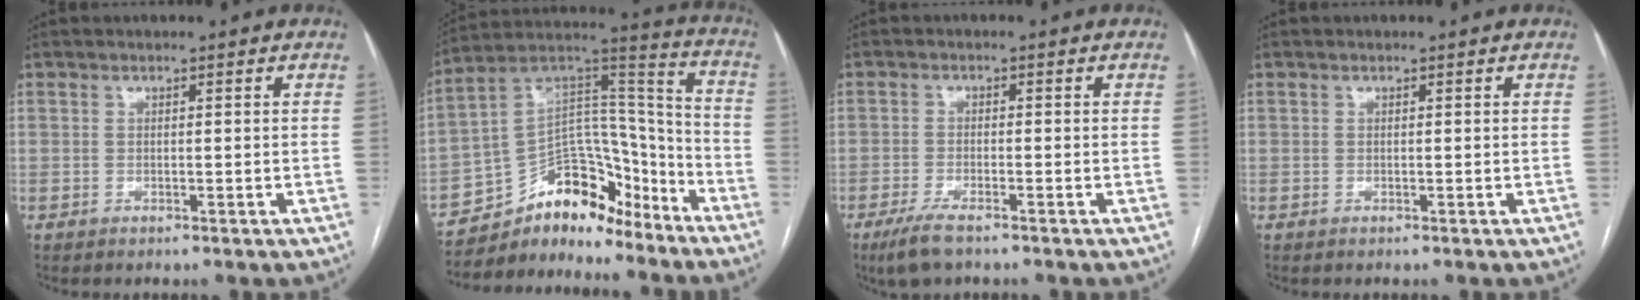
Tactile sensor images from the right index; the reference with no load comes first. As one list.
[{"total": 15.4, "force": [-12.9, 6.1, 5.7], "torque": [-0.087, 0.073, -0.219]}, {"total": 4.8, "force": [-3.4, 0.8, 3.3], "torque": [-0.071, -0.011, -0.062]}, {"total": 0.0}]